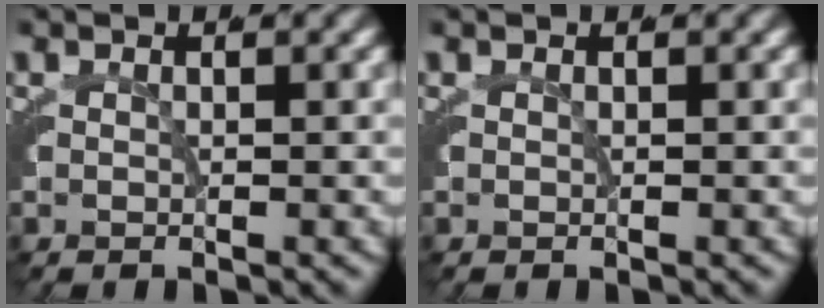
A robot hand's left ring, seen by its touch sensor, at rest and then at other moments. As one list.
[{"total": 0.0}]